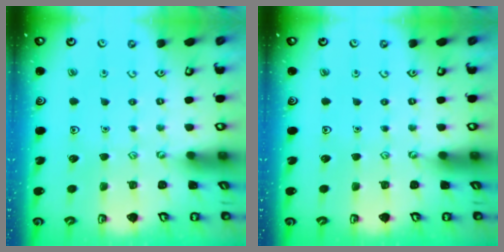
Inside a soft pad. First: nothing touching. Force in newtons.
{"total": 0.0}